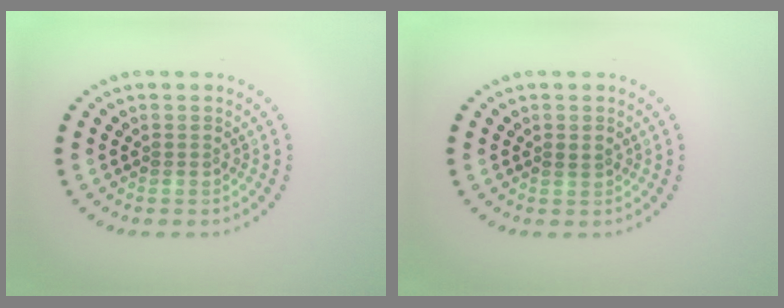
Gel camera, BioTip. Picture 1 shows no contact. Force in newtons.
{"total": 0.7, "press": 0.7, "slide": 0.2}